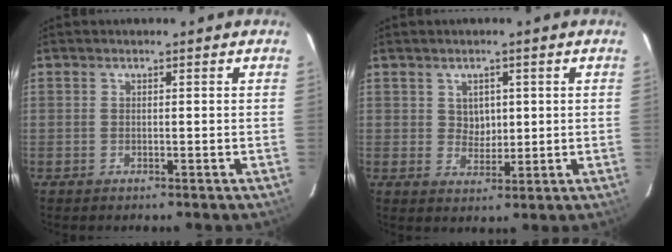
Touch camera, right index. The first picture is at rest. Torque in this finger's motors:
{"motor_torque": [-0.17, 0.18, 0.00, 0.00]}